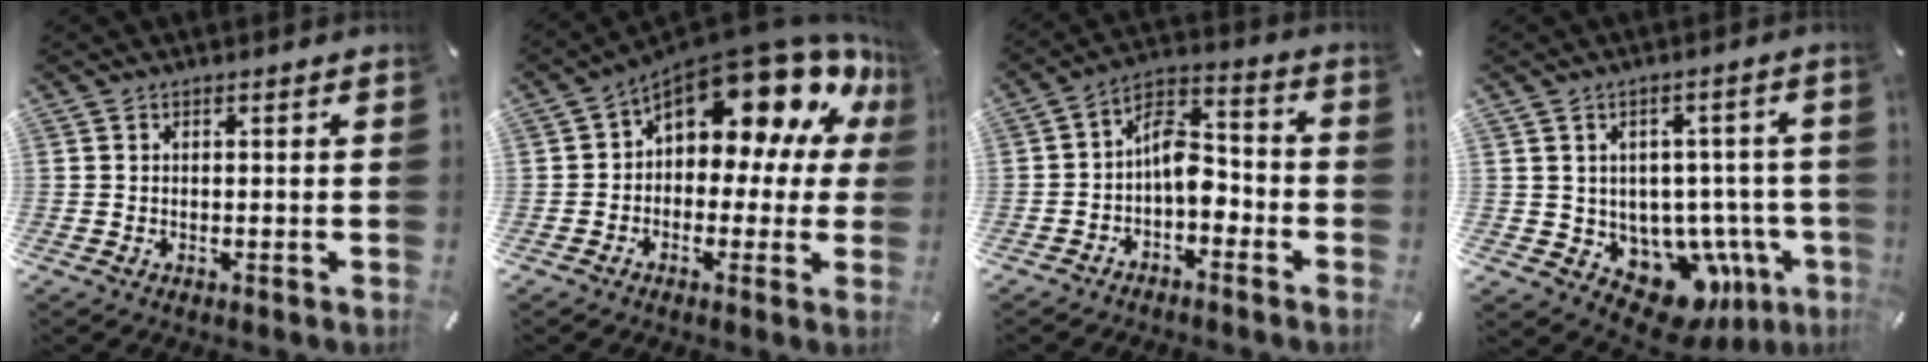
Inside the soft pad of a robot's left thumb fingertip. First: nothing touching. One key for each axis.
{"total": 19.4, "fx": 10.2, "fy": 9.9, "fz": 13.3, "tx": -0.184, "ty": -0.075, "tz": 0.173}
{"total": 9.0, "fx": -2.3, "fy": 6.2, "fz": 6.2, "tx": -0.099, "ty": 0.010, "tz": -0.042}
{"total": 10.3, "fx": -4.6, "fy": 7.6, "fz": 5.3, "tx": -0.053, "ty": 0.004, "tz": -0.060}